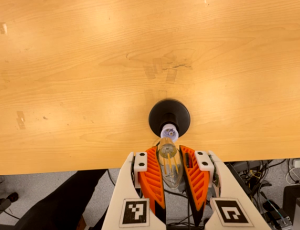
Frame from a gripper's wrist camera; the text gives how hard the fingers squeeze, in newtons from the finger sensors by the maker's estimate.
{"total": 22.5, "left": 25.4, "right": 19.6}